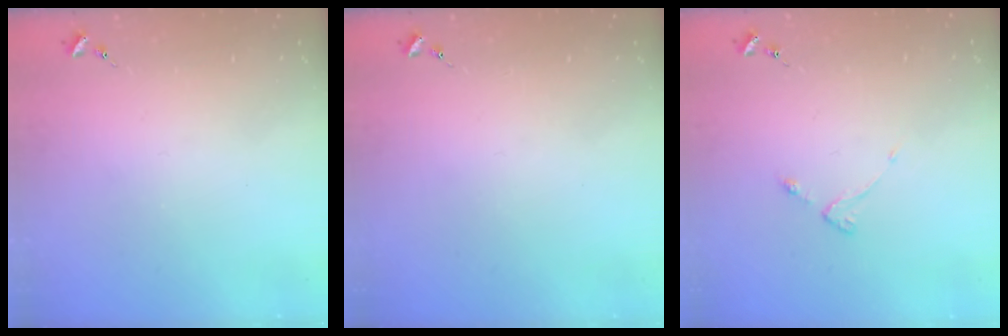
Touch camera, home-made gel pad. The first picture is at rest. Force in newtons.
{"total": 0.0}
{"total": 2.8, "press": 2.7, "slide": 0.5}